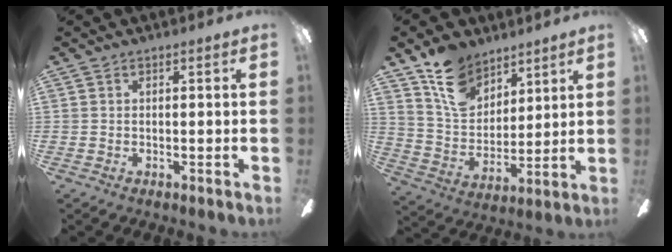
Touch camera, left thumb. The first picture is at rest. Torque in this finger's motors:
{"motor_torque": [1.78, 0.63, 1.59, -1.14, 0.38]}